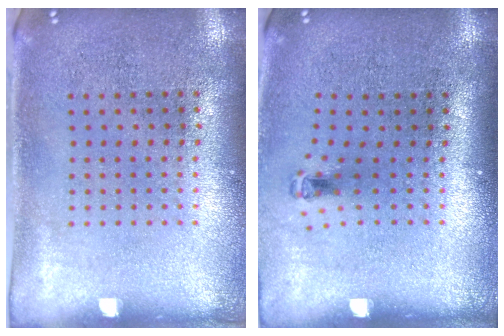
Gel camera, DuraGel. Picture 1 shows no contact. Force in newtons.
{"total": 0.8, "press": 0.4, "slide": 0.7}